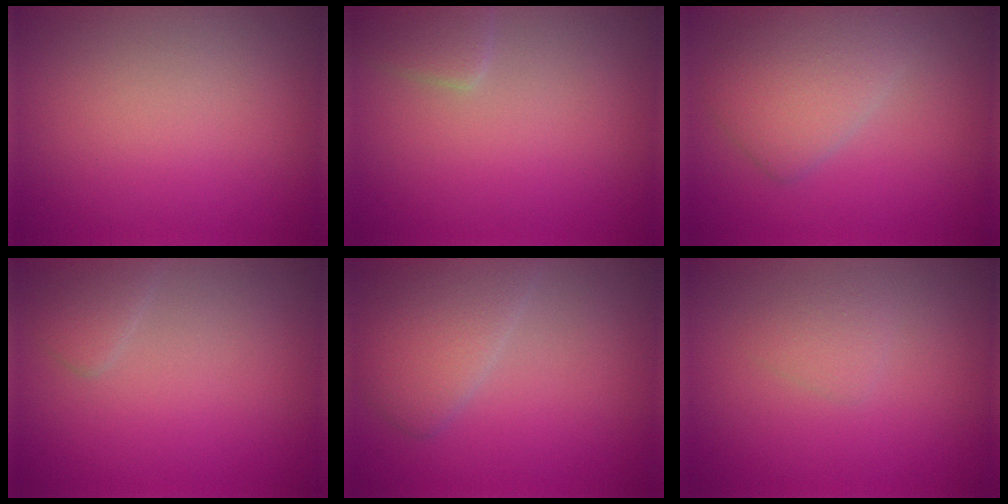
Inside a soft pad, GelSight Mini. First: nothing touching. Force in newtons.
{"total": 1.7, "press": 1.7, "slide": 0.1}
{"total": 4.0, "press": 4.0, "slide": 0.1}
{"total": 1.4, "press": 1.4, "slide": 0.1}
{"total": 3.7, "press": 3.7, "slide": 0.3}
{"total": 1.1, "press": 1.1, "slide": 0.1}